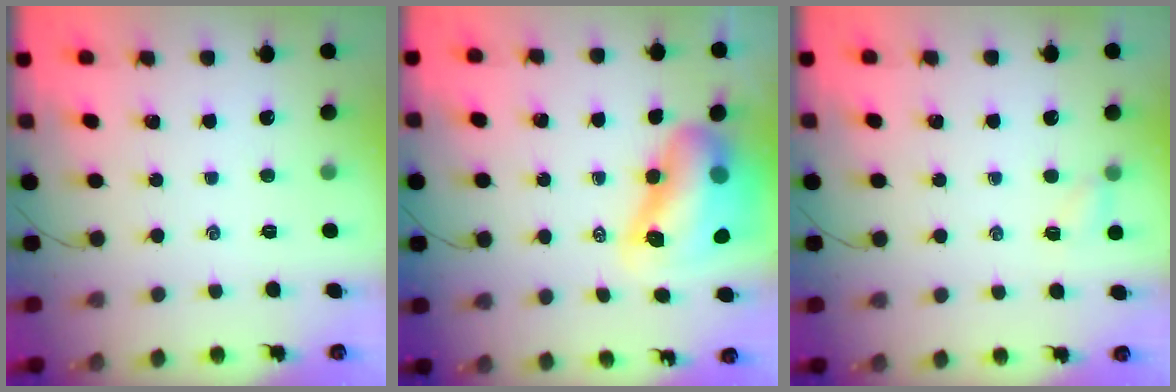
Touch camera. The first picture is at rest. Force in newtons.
{"total": 13.5, "press": 13.0, "slide": 3.7}
{"total": 2.5, "press": 2.3, "slide": 0.9}